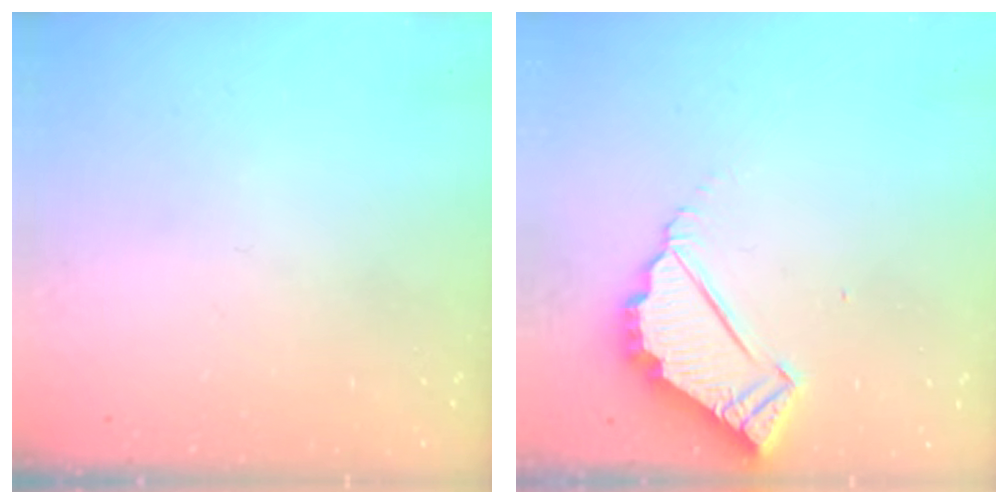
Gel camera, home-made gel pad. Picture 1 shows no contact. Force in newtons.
{"total": 4.9, "press": 4.8, "slide": 0.4}